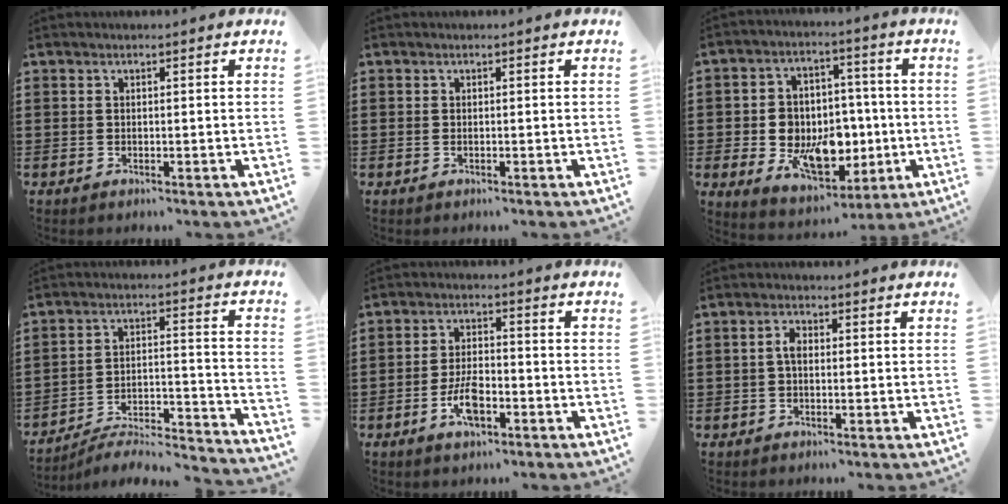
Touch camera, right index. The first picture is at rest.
{"total": 0.0}
{"total": 11.4, "force": [-1.4, 8.8, 7.1], "torque": [-0.132, 0.009, -0.012]}
{"total": 4.7, "force": [-4.3, 0.8, 1.7], "torque": [-0.032, -0.010, -0.089]}
{"total": 6.0, "force": [-2.5, 2.6, 4.8], "torque": [-0.105, 0.001, -0.050]}
{"total": 2.5, "force": [-0.1, 1.3, 2.1], "torque": [-0.047, 0.003, -0.005]}